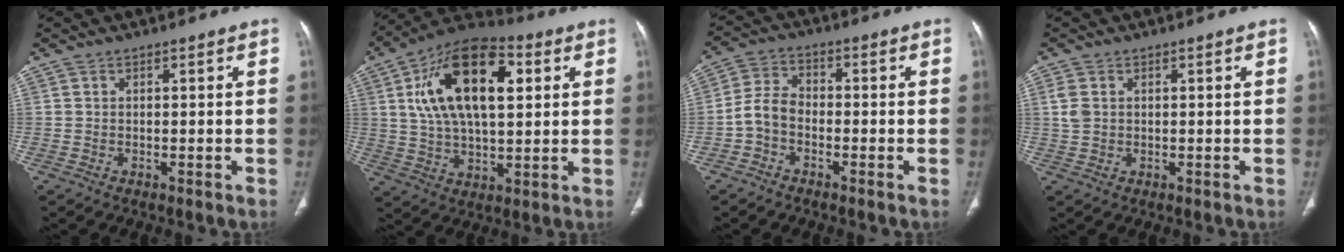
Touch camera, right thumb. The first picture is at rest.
{"total": 20.4, "force": [5.7, 10.3, 16.7], "torque": [-0.269, 0.007, 0.091]}
{"total": 5.3, "force": [-2.0, 3.7, 3.3], "torque": [-0.058, 0.023, -0.050]}
{"total": 2.7, "force": [0.6, 2.0, 1.7], "torque": [-0.042, 0.002, 0.015]}